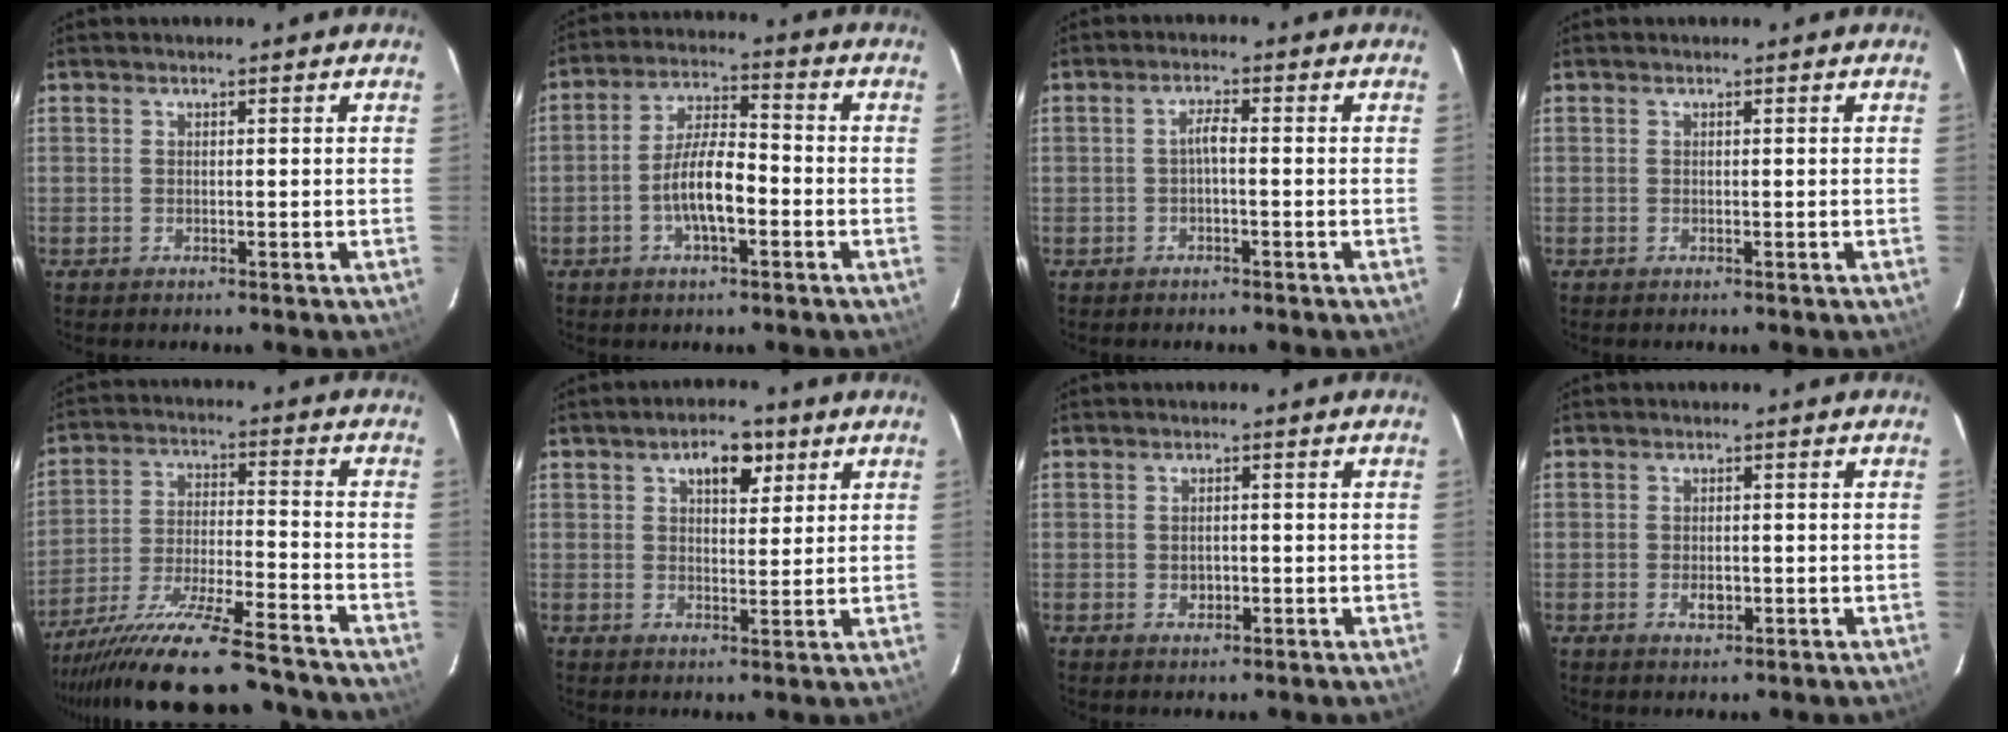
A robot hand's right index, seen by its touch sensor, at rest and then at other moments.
{"total": 6.6, "force": [-2.2, 2.1, 5.9], "torque": [-0.115, 0.008, -0.038]}
{"total": 1.9, "force": [-0.6, 0.3, 1.8], "torque": [-0.037, 0.008, -0.011]}
{"total": 0.0}
{"total": 23.5, "force": [-21.1, 1.5, 10.3], "torque": [-0.197, -0.063, -0.328]}
{"total": 6.2, "force": [3.0, 3.3, 4.3], "torque": [-0.061, 0.012, 0.047]}
{"total": 2.1, "force": [-0.4, 1.7, 1.2], "torque": [-0.018, 0.003, -0.004]}
{"total": 2.5, "force": [-0.7, 1.7, 1.8], "torque": [-0.030, 0.000, -0.009]}